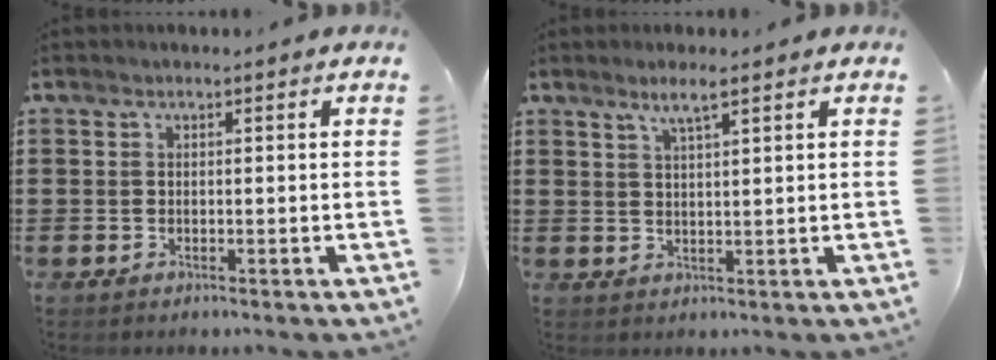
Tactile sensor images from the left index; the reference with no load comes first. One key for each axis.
{"total": 3.0, "fx": 2.0, "fy": 0.3, "fz": 2.2, "tx": -0.047, "ty": 0.004, "tz": 0.035}